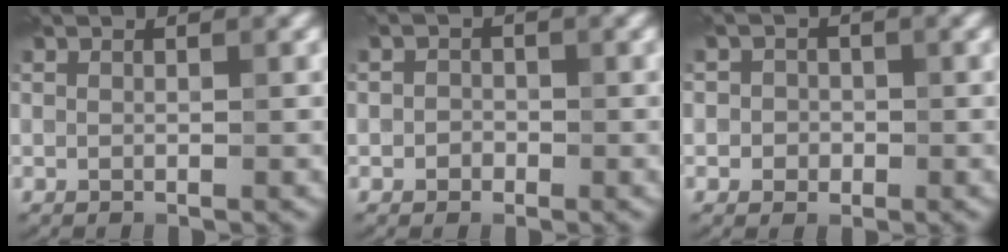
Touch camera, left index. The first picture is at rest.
{"total": 1.4, "force": [-0.2, 1.4, 0.4], "torque": [0.004, -0.001, -0.013]}
{"total": 1.9, "force": [0.0, 1.9, 0.5], "torque": [0.012, 0.001, -0.016]}